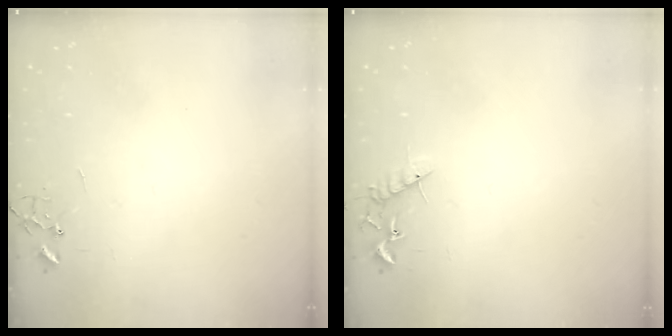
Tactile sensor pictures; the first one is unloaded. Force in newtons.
{"total": 10.4, "press": 10.3, "slide": 0.9}